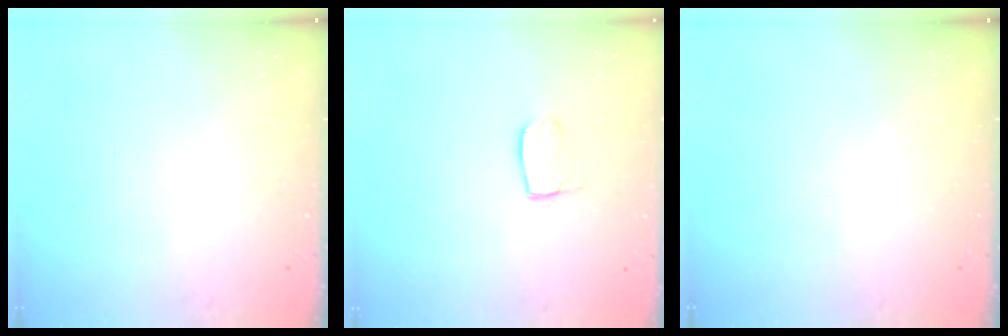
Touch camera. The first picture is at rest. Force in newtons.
{"total": 5.8, "press": 5.8, "slide": 0.4}
{"total": 0.0}